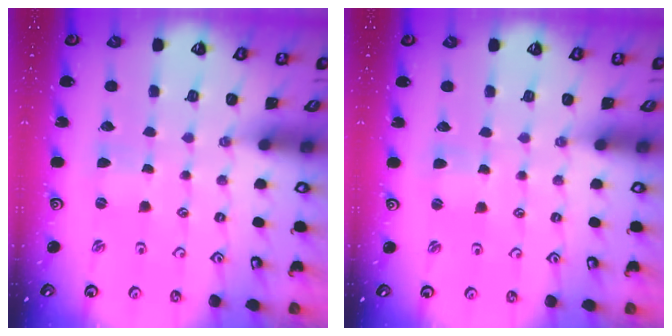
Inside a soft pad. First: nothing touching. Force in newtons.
{"total": 2.6, "press": 2.5, "slide": 0.4}